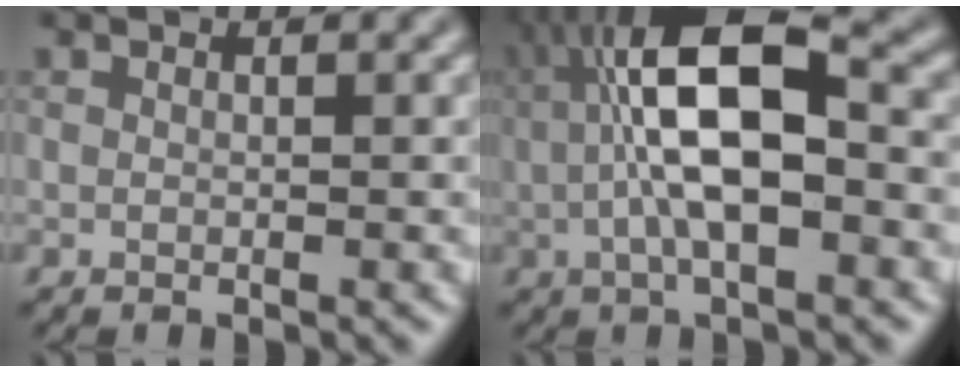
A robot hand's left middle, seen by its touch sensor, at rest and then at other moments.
{"total": 9.3, "force": [0.1, 3.5, 8.7], "torque": [-0.151, 0.021, 0.000]}